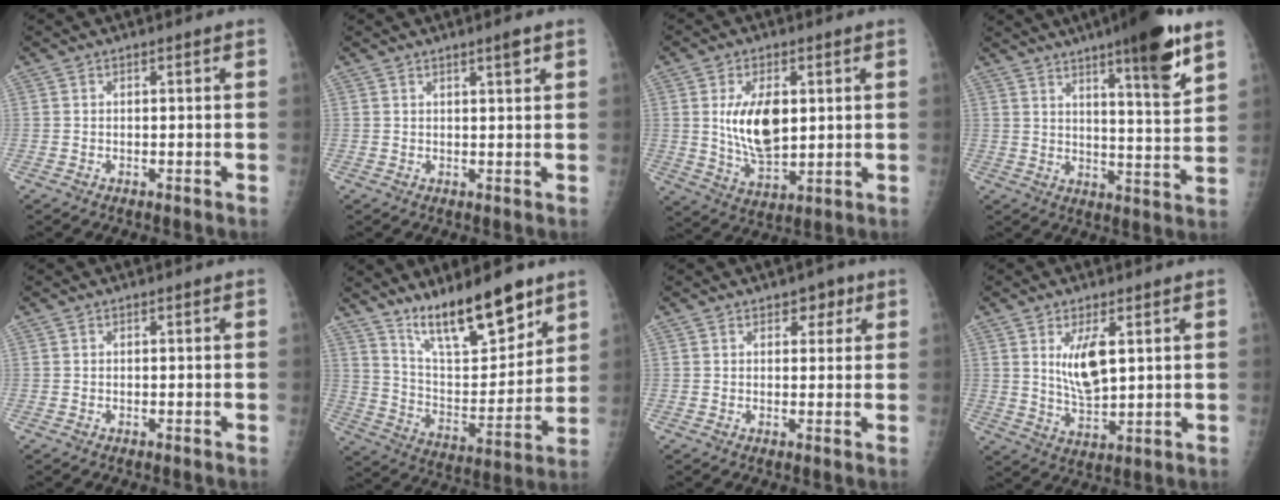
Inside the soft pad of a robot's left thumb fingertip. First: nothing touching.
{"total": 2.0, "force": [1.3, 0.1, 1.6], "torque": [-0.024, -0.009, 0.022]}
{"total": 11.2, "force": [2.0, 6.1, 9.2], "torque": [-0.148, -0.018, 0.047]}
{"total": 14.6, "force": [8.8, 2.0, 11.5], "torque": [-0.155, -0.051, 0.129]}
{"total": 0.0}
{"total": 17.3, "force": [12.5, 5.1, 10.8], "torque": [-0.136, -0.083, 0.223]}
{"total": 3.3, "force": [1.8, 2.1, 1.7], "torque": [0.002, -0.006, 0.022]}
{"total": 7.8, "force": [2.6, 3.1, 6.7], "torque": [-0.113, -0.025, 0.058]}